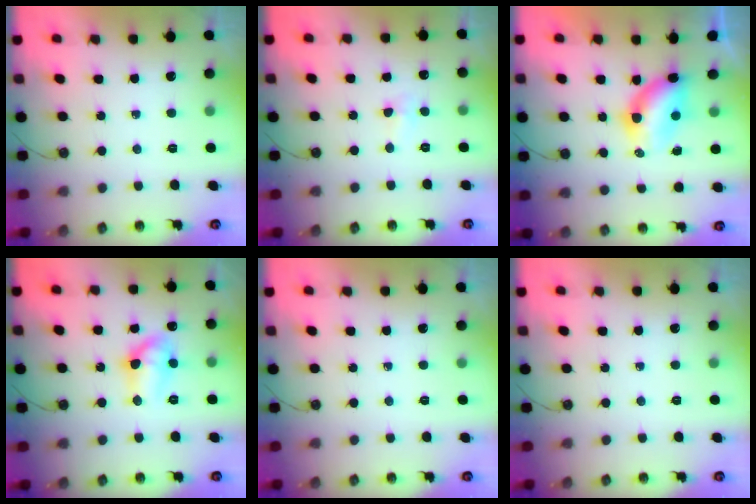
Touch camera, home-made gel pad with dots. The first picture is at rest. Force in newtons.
{"total": 3.4, "press": 2.9, "slide": 1.6}
{"total": 8.0, "press": 7.0, "slide": 3.9}
{"total": 9.7, "press": 9.7, "slide": 0.8}
{"total": 0.0}
{"total": 0.0}